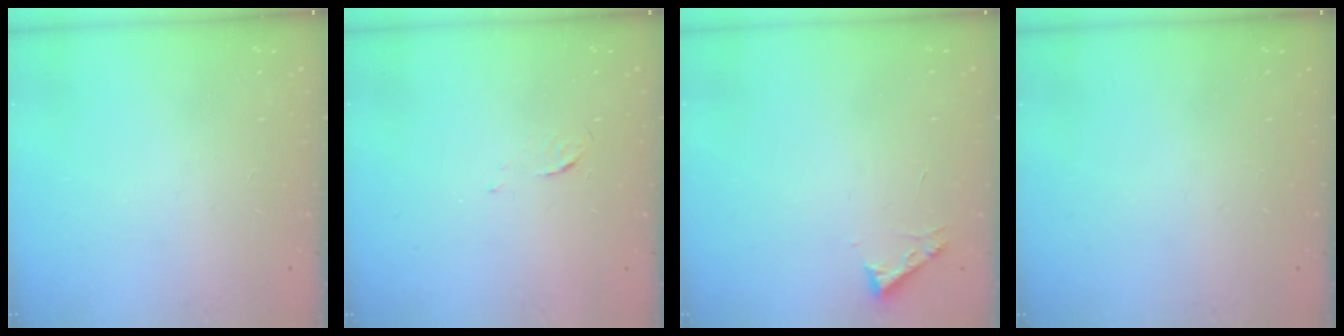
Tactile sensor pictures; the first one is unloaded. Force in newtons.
{"total": 3.7, "press": 3.6, "slide": 0.5}
{"total": 2.7, "press": 2.7, "slide": 0.3}
{"total": 0.0}